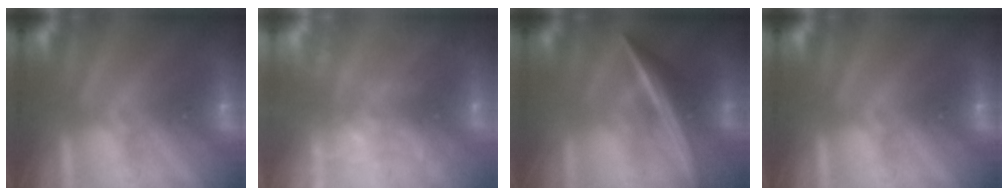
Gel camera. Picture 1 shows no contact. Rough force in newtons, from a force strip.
{"total": 6.7}
{"total": 2.7}
{"total": 0.0}